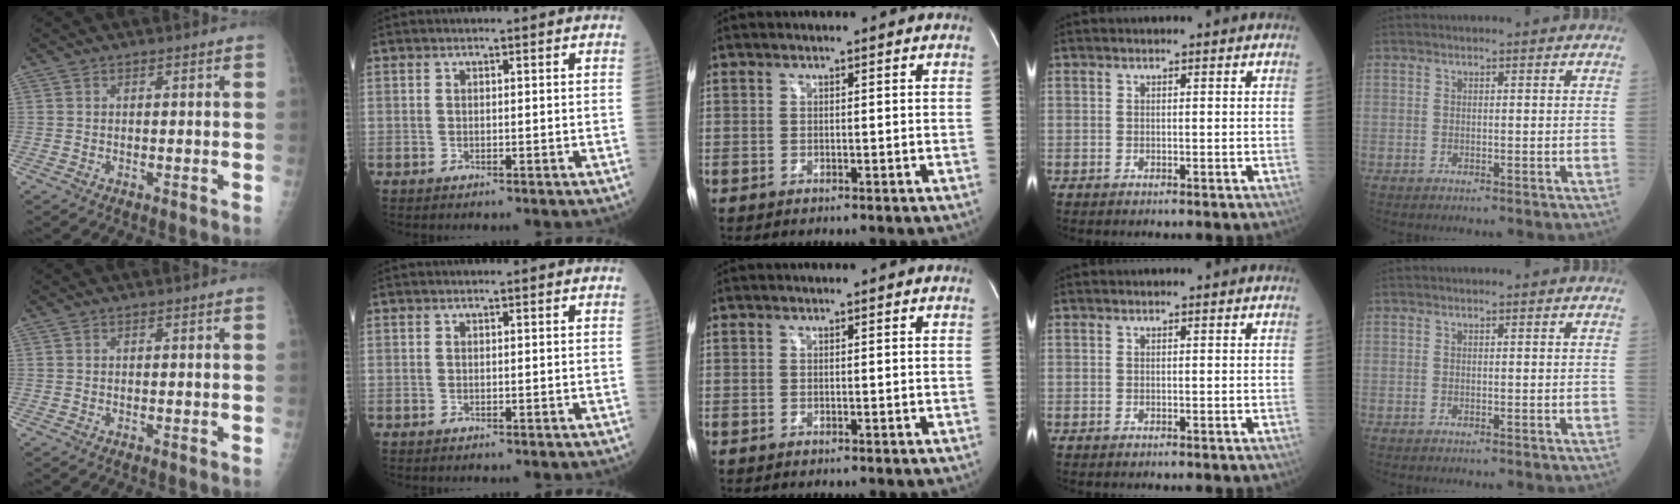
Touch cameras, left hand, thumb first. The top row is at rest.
{}